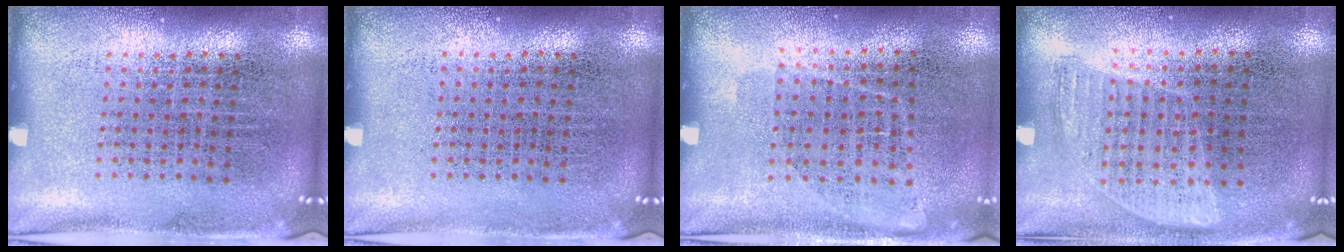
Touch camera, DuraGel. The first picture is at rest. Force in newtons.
{"total": 0.0}
{"total": 1.1, "press": 0.9, "slide": 0.7}
{"total": 0.9, "press": 0.8, "slide": 0.4}